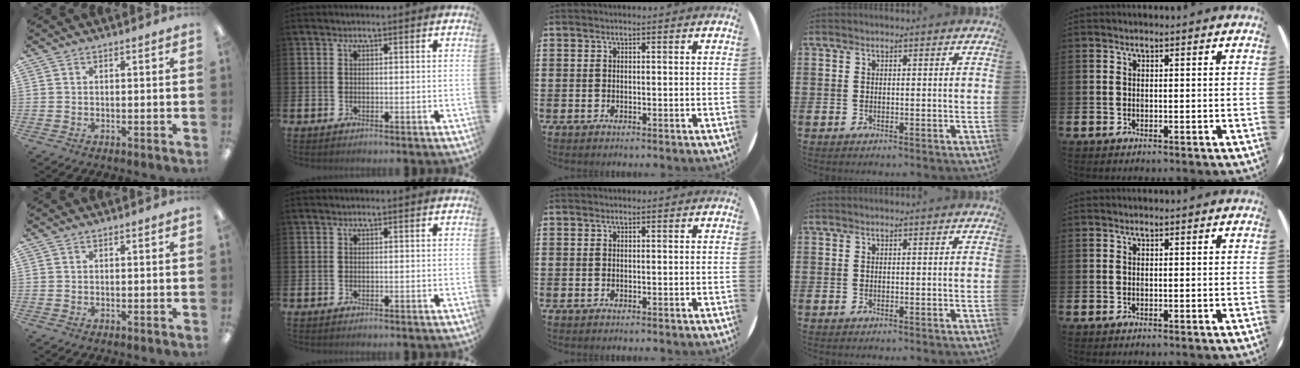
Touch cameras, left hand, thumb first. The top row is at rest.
{}